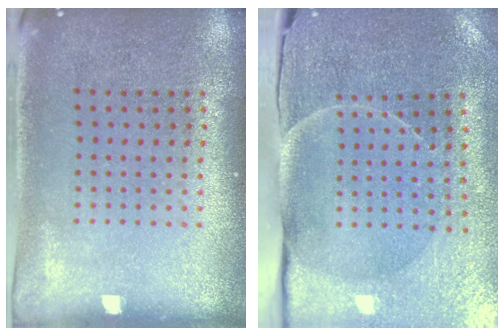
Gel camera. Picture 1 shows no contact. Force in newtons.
{"total": 3.7, "press": 3.6, "slide": 1.1}